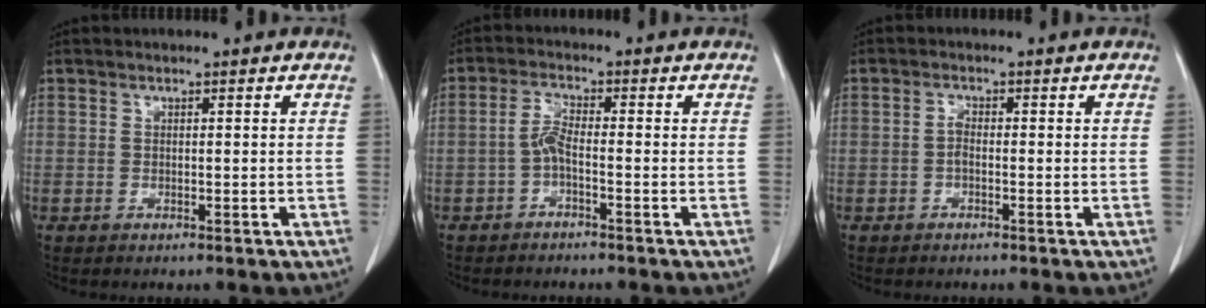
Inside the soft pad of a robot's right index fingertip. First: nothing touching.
{"total": 2.8, "force": [-1.2, 0.3, 2.5], "torque": [-0.055, 0.005, -0.025]}
{"total": 1.1, "force": [-0.3, 0.5, 1.0], "torque": [-0.017, 0.003, -0.007]}